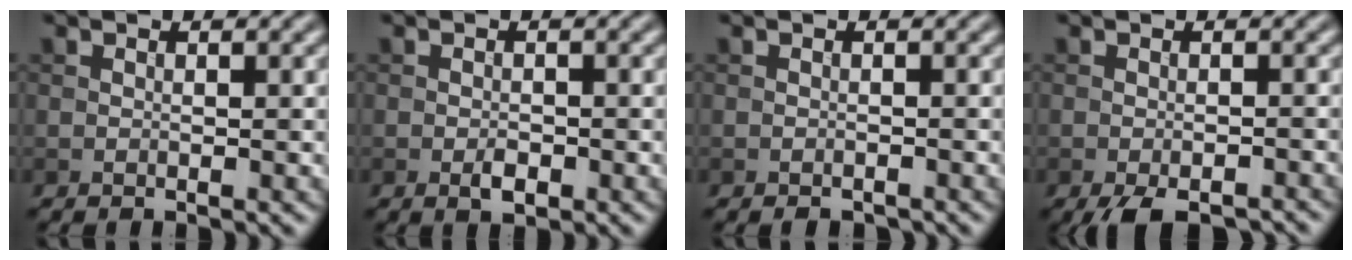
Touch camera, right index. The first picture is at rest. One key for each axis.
{"total": 1.5, "fx": -0.7, "fy": 0.8, "fz": 1.1, "tx": -0.017, "ty": -0.001, "tz": -0.013}
{"total": 1.0, "fx": -0.9, "fy": 0.4, "fz": 0.3, "tx": -0.002, "ty": -0.005, "tz": -0.015}
{"total": 4.8, "fx": -3.7, "fy": 1.3, "fz": 2.9, "tx": -0.044, "ty": -0.009, "tz": -0.056}